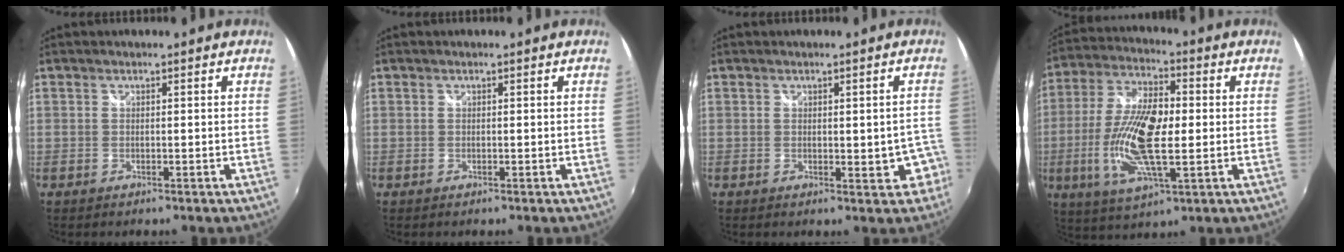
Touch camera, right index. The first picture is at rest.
{"total": 0.0}
{"total": 3.2, "force": [-0.9, 1.7, 2.5], "torque": [-0.025, 0.005, -0.006]}
{"total": 15.7, "force": [-1.5, 5.7, 14.6], "torque": [-0.294, 0.002, -0.028]}